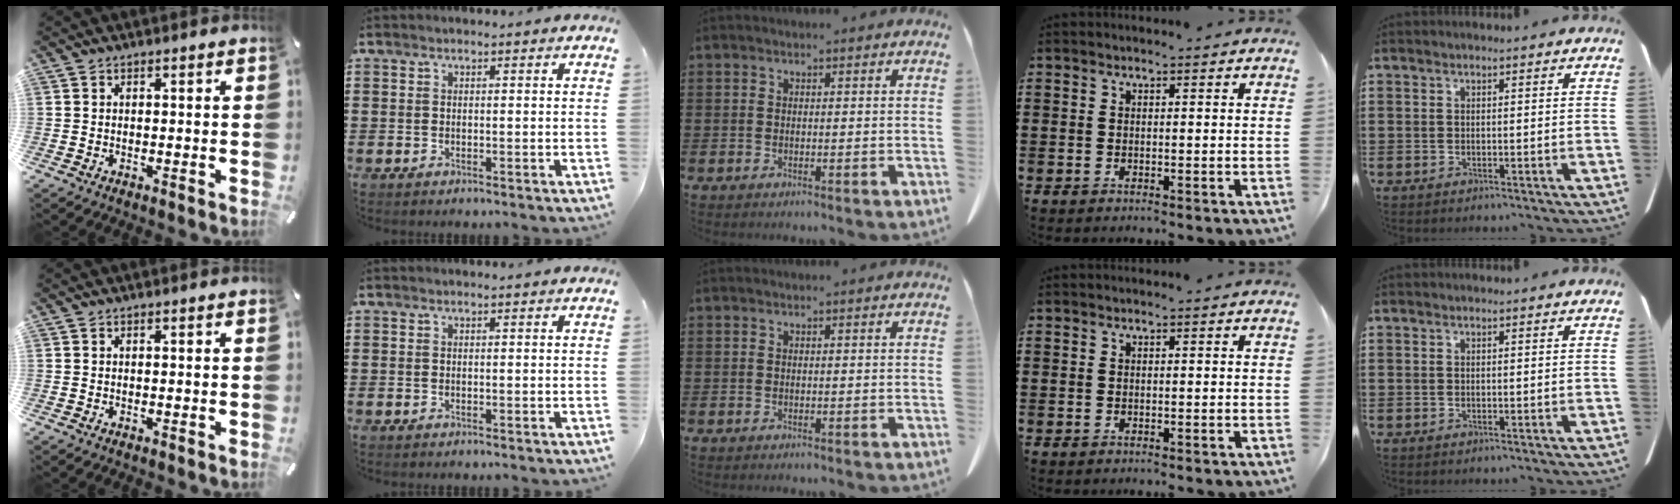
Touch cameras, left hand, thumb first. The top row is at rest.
{}